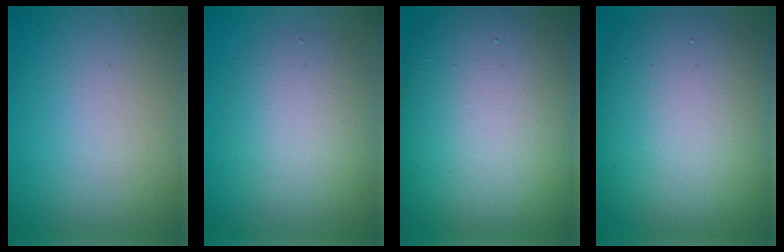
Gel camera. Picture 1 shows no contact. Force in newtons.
{"total": 4.2, "press": 4.2, "slide": 0.3}
{"total": 17.0, "press": 17.0, "slide": 1.0}
{"total": 12.1, "press": 12.0, "slide": 0.9}